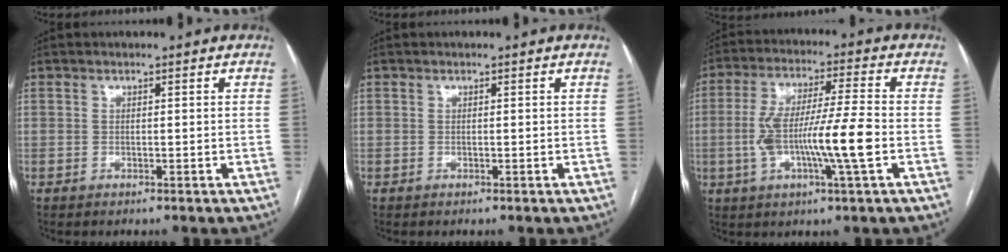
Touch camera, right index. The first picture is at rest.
{"total": 0.0}
{"total": 12.4, "force": [-2.4, 0.3, 12.1], "torque": [-0.234, 0.003, -0.048]}